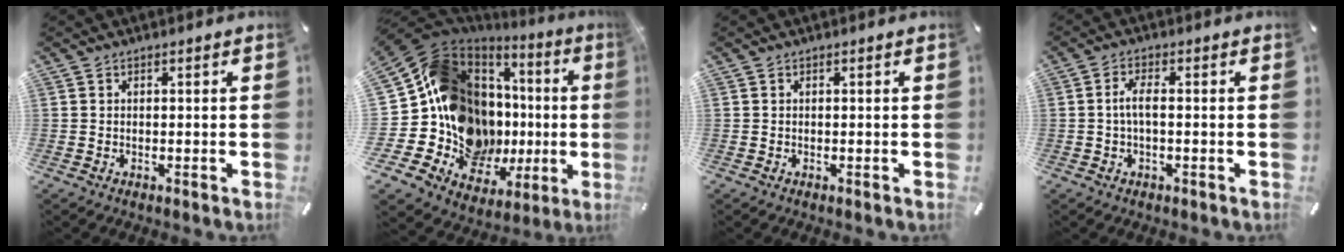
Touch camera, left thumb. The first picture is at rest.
{"total": 19.1, "force": [0.5, 14.0, 12.9], "torque": [-0.226, -0.063, 0.045]}
{"total": 0.0}
{"total": 4.0, "force": [-0.2, 1.4, 3.8], "torque": [-0.078, 0.003, -0.007]}